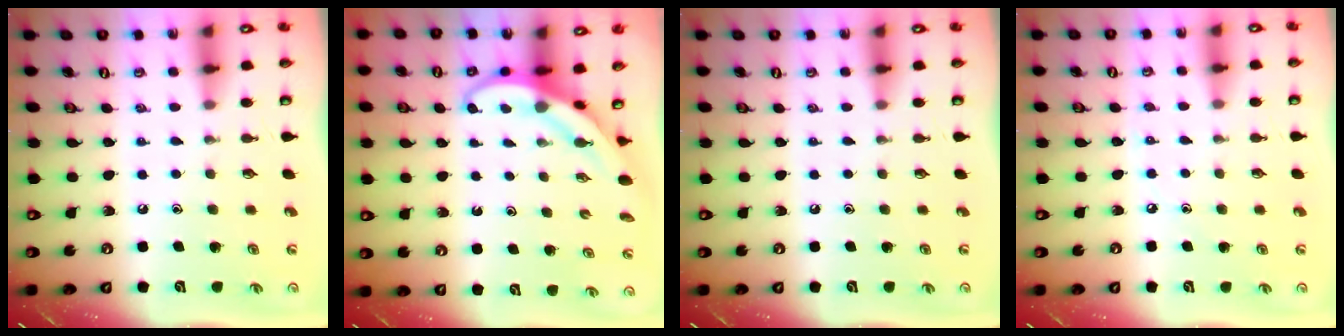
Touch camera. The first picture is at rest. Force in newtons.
{"total": 4.0, "press": 4.0, "slide": 0.3}
{"total": 0.0}
{"total": 2.3, "press": 2.3, "slide": 0.3}